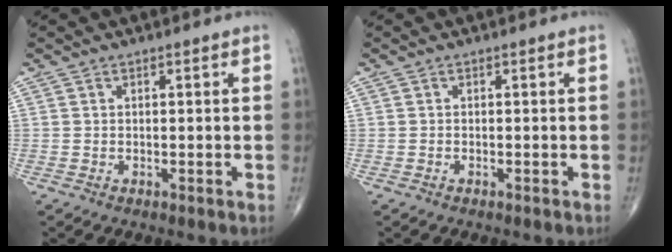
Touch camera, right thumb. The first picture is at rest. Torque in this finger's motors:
{"motor_torque": [0.78, 0.88, -0.25, -0.29, -0.01]}